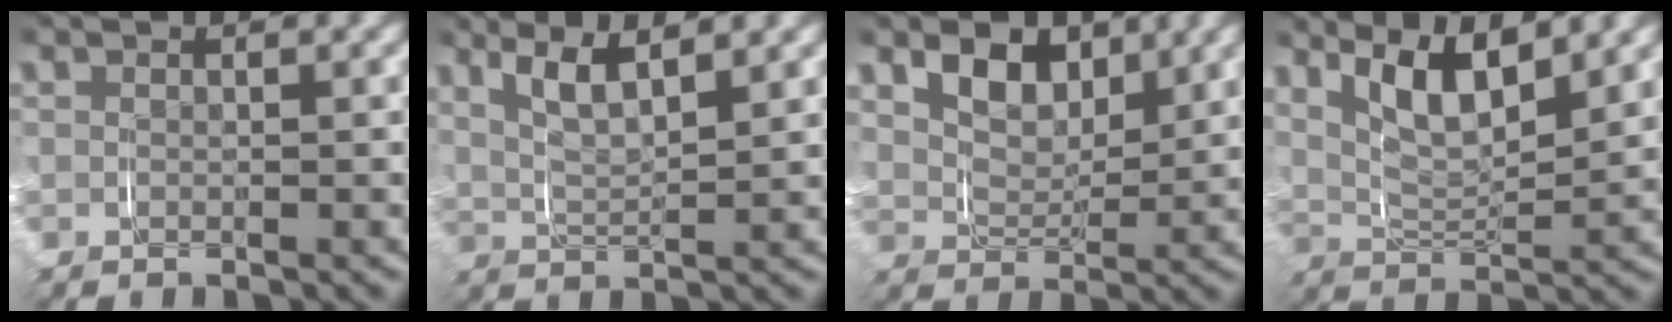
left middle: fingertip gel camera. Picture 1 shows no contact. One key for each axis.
{"total": 4.7, "fx": 2.5, "fy": 1.9, "fz": 3.5, "tx": -0.076, "ty": -0.003, "tz": 0.046}
{"total": 5.3, "fx": 2.9, "fy": 3.4, "fz": 2.8, "tx": -0.057, "ty": 0.002, "tz": 0.049}
{"total": 7.3, "fx": 3.6, "fy": 3.6, "fz": 5.1, "tx": -0.104, "ty": -0.004, "tz": 0.065}